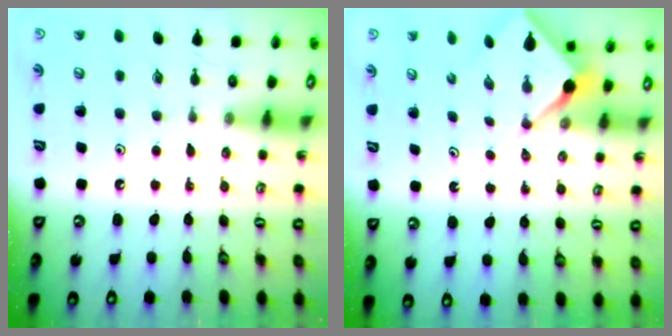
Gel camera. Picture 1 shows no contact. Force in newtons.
{"total": 2.4, "press": 2.4, "slide": 0.3}